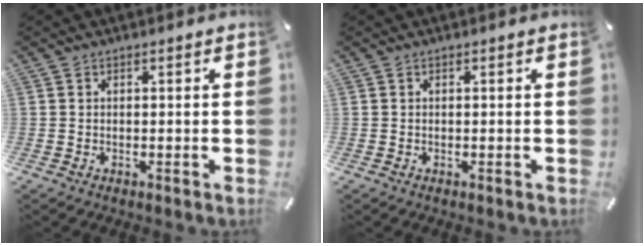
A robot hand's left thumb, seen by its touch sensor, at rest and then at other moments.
{"total": 0.0}